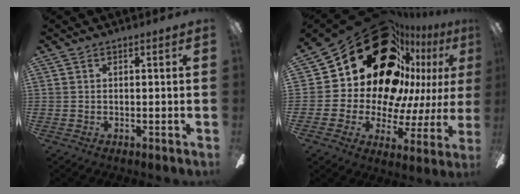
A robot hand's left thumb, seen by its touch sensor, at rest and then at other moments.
{"total": 29.4, "force": [16.2, 18.0, 16.7], "torque": [-0.250, -0.126, 0.322]}